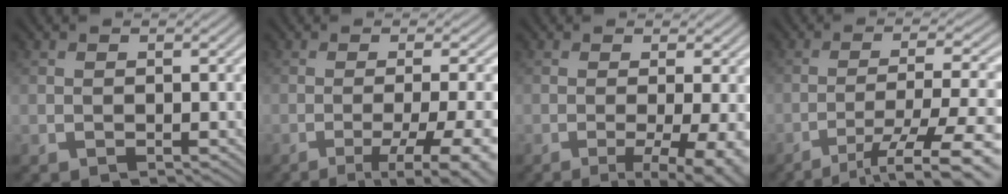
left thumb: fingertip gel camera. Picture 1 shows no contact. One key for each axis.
{"total": 9.1, "fx": -4.1, "fy": 1.9, "fz": 7.9, "tx": -0.113, "ty": -0.003, "tz": -0.051}
{"total": 7.6, "fx": -2.0, "fy": 1.9, "fz": 7.1, "tx": -0.094, "ty": -0.005, "tz": -0.020}
{"total": 11.9, "fx": -7.8, "fy": 2.3, "fz": 8.7, "tx": -0.133, "ty": -0.002, "tz": -0.099}